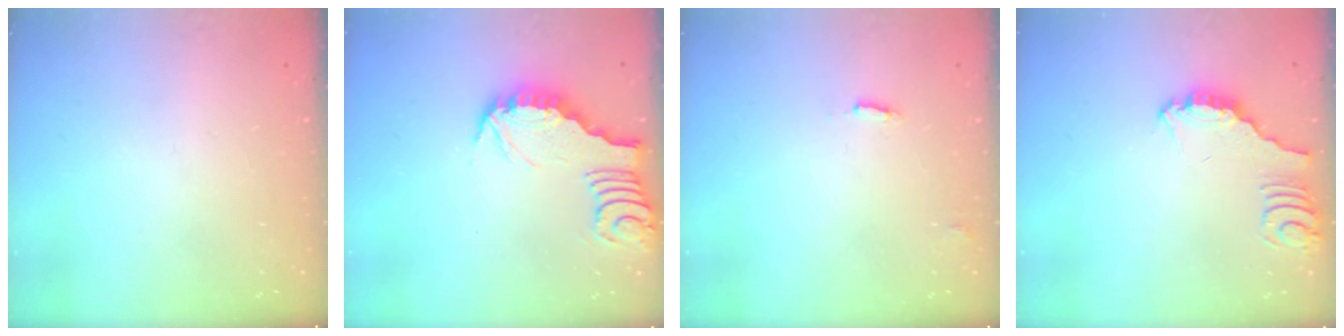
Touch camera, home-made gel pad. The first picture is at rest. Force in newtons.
{"total": 3.4, "press": 3.4, "slide": 0.4}
{"total": 5.2, "press": 5.2, "slide": 0.4}
{"total": 3.0, "press": 3.0, "slide": 0.2}